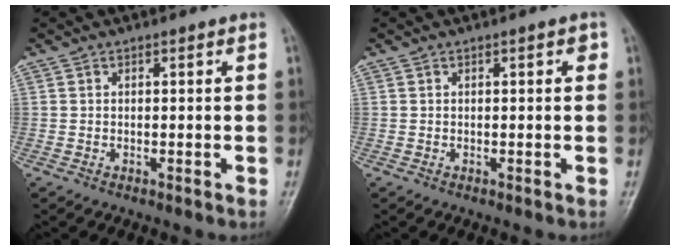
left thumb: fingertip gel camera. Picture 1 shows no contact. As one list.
[{"total": 1.1, "force": [0.4, 0.5, 1.0], "torque": [-0.012, 0.002, 0.002]}]